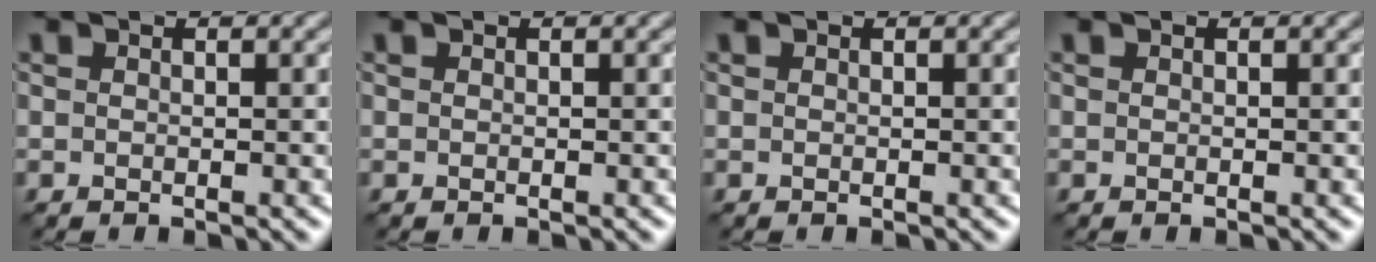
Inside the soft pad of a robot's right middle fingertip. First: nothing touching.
{"total": 0.0}
{"total": 0.0}
{"total": 0.0}